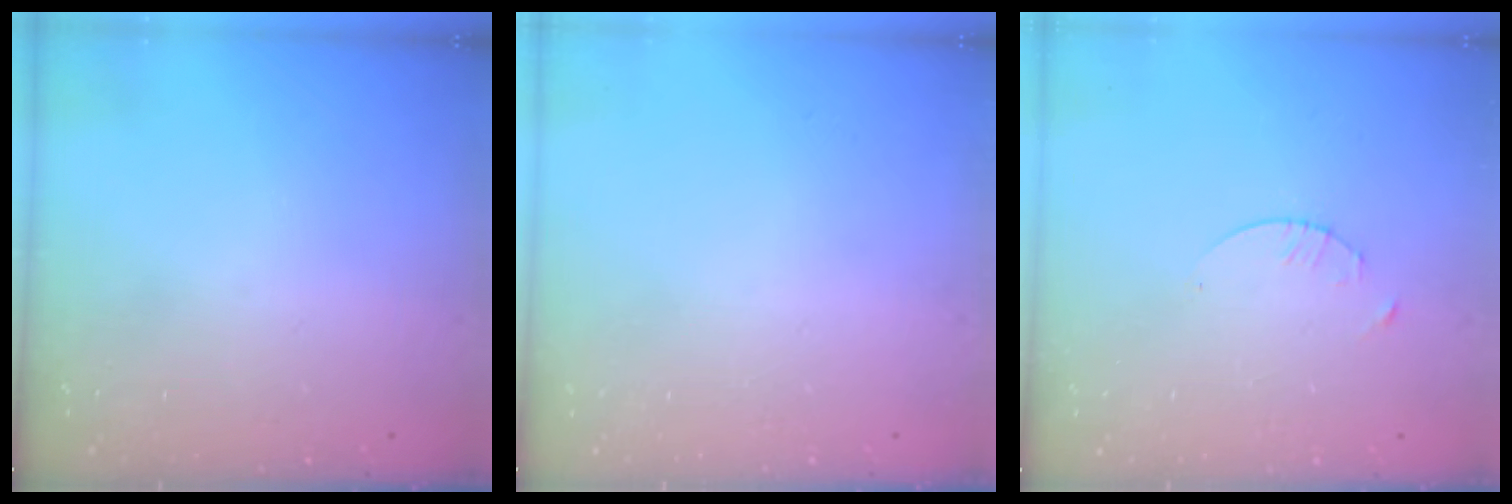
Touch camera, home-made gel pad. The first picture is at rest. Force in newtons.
{"total": 0.0}
{"total": 1.7, "press": 1.6, "slide": 0.2}